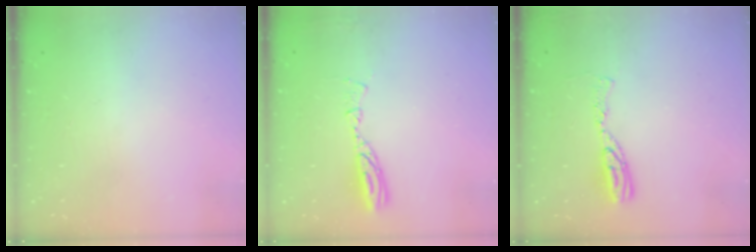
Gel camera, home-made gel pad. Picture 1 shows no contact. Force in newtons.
{"total": 8.0, "press": 8.0, "slide": 0.7}
{"total": 8.2, "press": 8.1, "slide": 0.7}